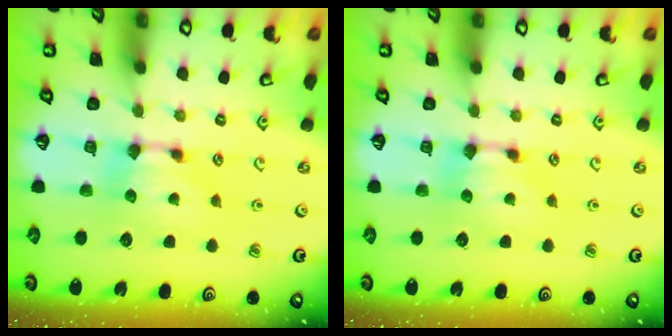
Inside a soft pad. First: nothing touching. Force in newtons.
{"total": 0.0}